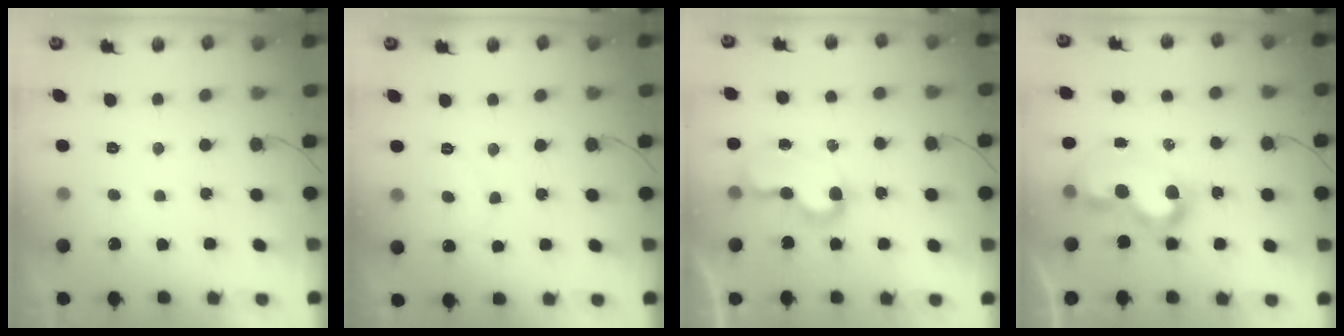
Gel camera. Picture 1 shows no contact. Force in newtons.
{"total": 6.5, "press": 6.5, "slide": 0.7}
{"total": 7.0, "press": 7.0, "slide": 0.1}
{"total": 10.2, "press": 10.2, "slide": 1.0}